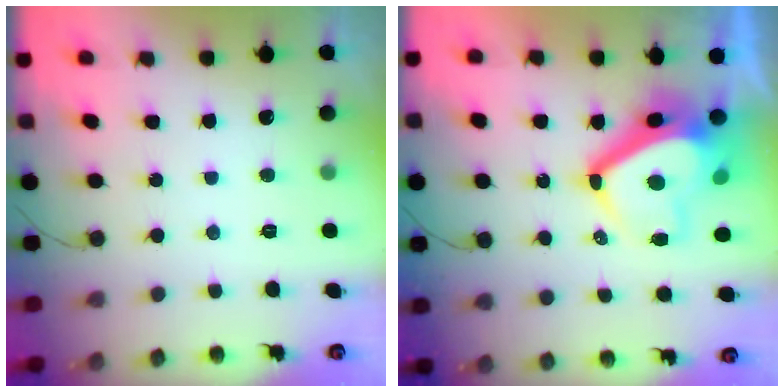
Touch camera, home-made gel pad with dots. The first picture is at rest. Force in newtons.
{"total": 14.2, "press": 14.2, "slide": 1.4}